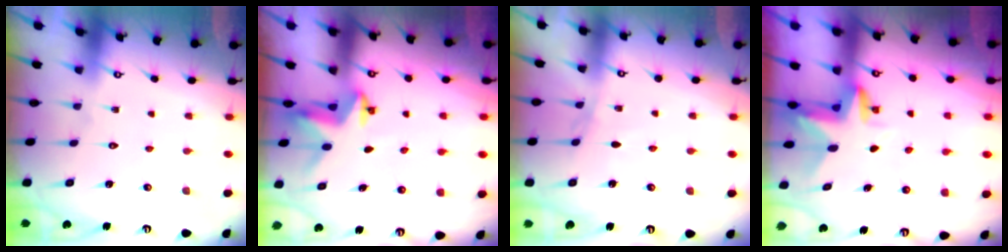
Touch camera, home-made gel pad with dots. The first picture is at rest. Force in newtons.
{"total": 3.1, "press": 3.1, "slide": 0.2}
{"total": 4.6, "press": 4.5, "slide": 0.7}
{"total": 3.1, "press": 3.1, "slide": 0.2}